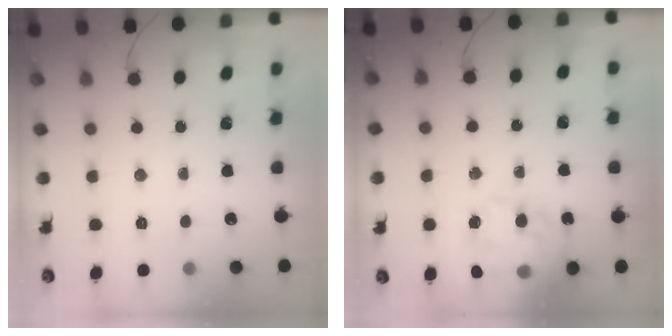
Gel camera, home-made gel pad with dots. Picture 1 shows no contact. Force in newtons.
{"total": 20.2, "press": 19.8, "slide": 4.2}